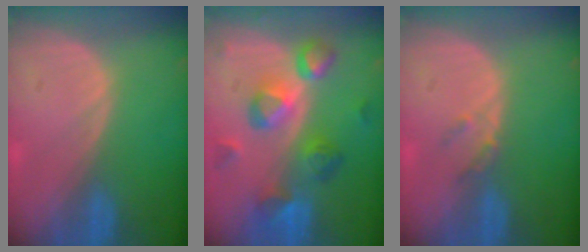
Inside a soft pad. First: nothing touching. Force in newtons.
{"total": 8.9, "press": 8.5, "slide": 2.7}
{"total": 1.8, "press": 1.6, "slide": 0.8}